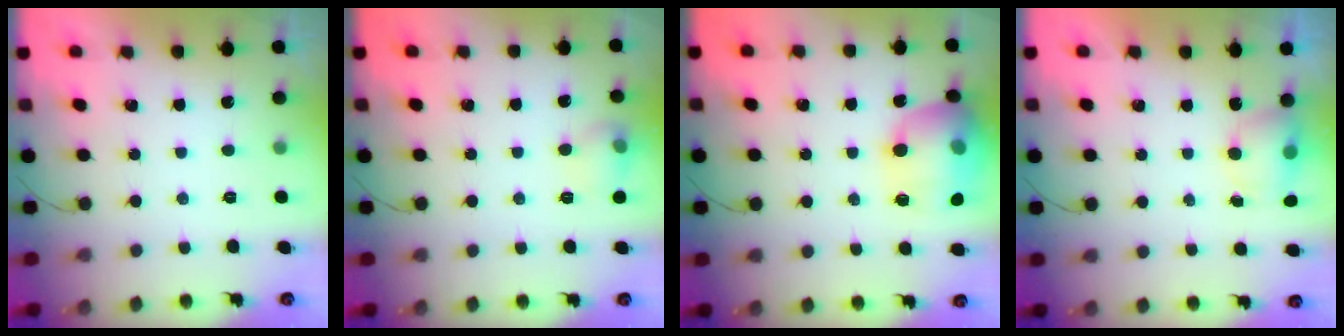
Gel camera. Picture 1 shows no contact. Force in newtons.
{"total": 7.0, "press": 6.9, "slide": 1.3}
{"total": 18.8, "press": 18.7, "slide": 1.6}
{"total": 5.6, "press": 5.5, "slide": 0.8}